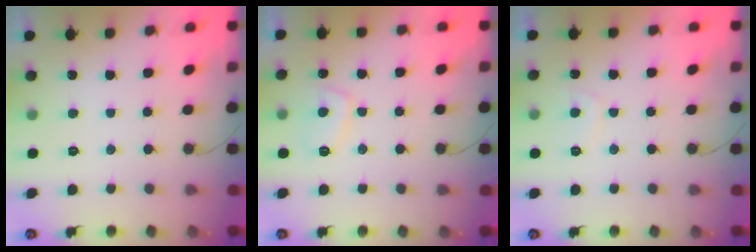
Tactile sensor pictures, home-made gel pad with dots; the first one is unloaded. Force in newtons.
{"total": 5.4, "press": 5.4, "slide": 0.8}
{"total": 2.8, "press": 2.7, "slide": 0.9}